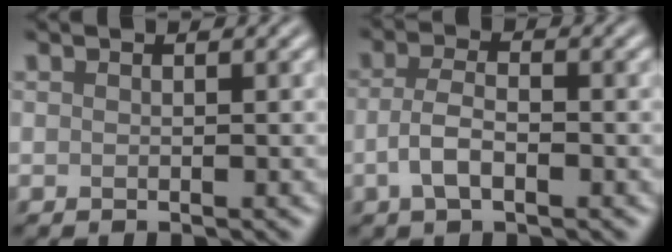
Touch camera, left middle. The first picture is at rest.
{"total": 3.2, "force": [-1.0, 1.4, 2.7], "torque": [-0.055, 0.001, -0.024]}